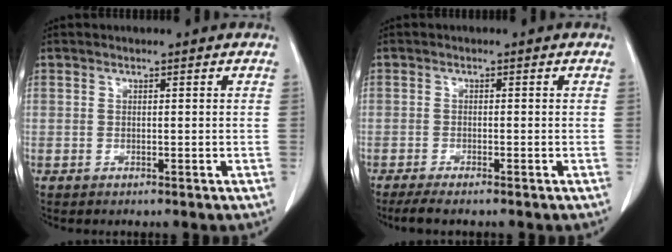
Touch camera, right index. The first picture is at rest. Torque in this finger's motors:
{"motor_torque": [-0.04, 0.05, 0.09, 0.01]}